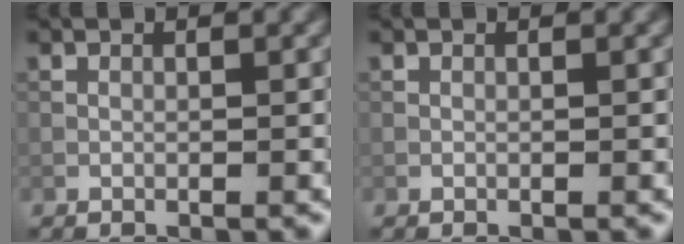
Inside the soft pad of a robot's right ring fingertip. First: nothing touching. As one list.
[{"total": 0.0}]